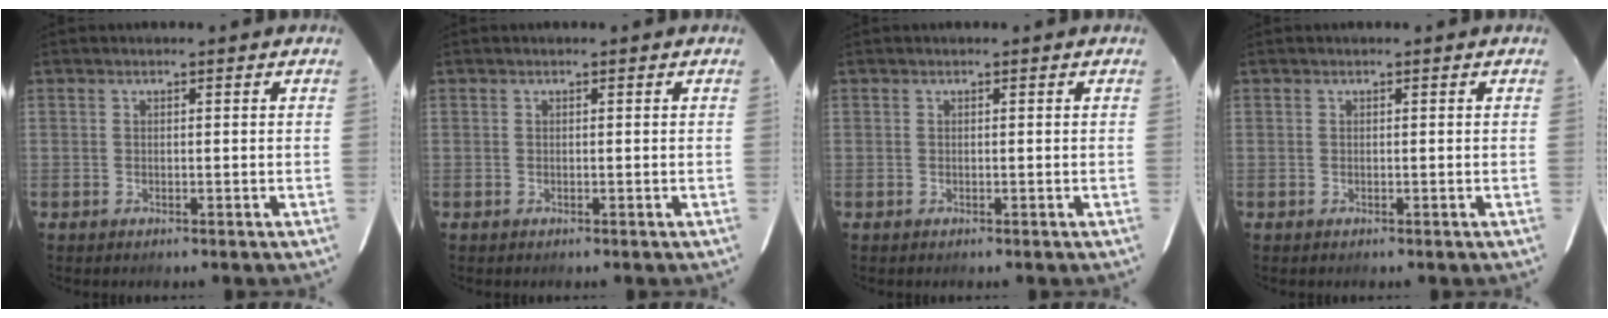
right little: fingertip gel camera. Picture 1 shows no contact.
{"total": 0.0}
{"total": 0.0}
{"total": 0.0}